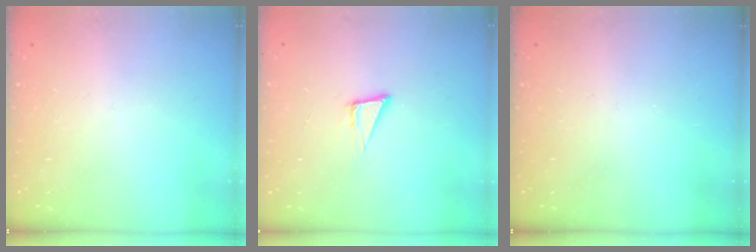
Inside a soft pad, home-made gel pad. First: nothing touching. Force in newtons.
{"total": 4.9, "press": 3.8, "slide": 3.0}
{"total": 0.0}